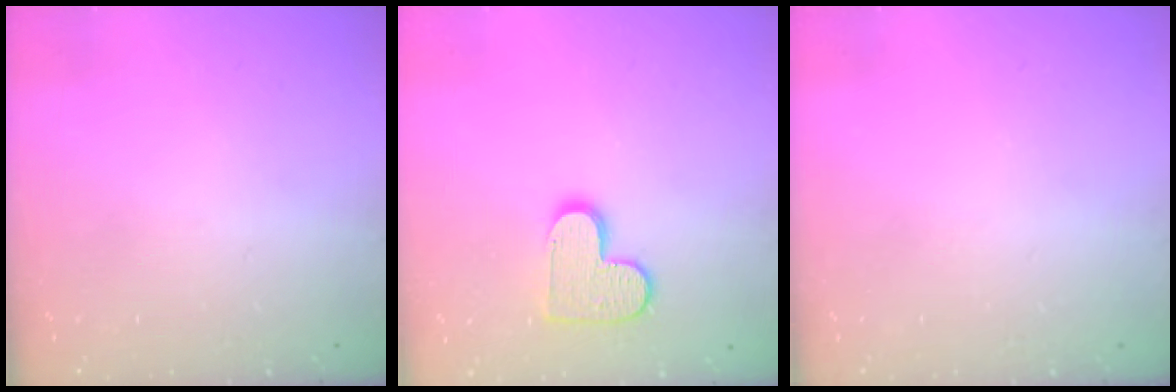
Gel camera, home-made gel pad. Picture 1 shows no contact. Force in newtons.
{"total": 10.5, "press": 10.5, "slide": 0.5}
{"total": 0.0}